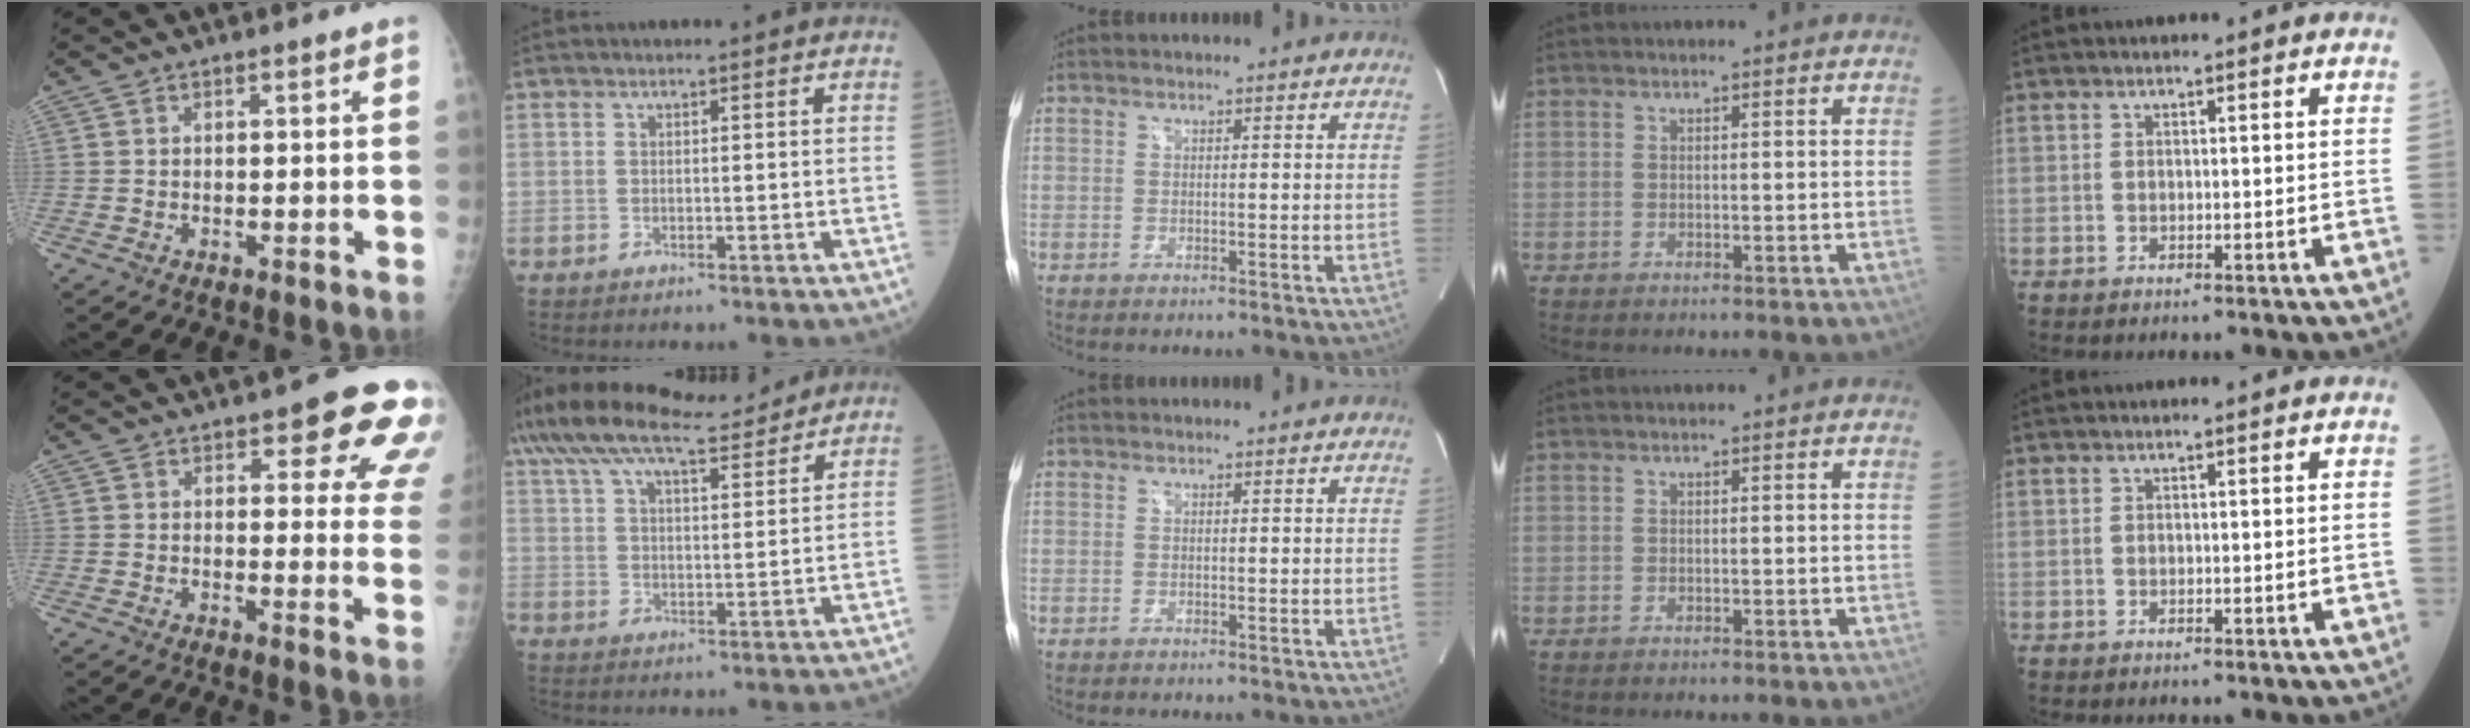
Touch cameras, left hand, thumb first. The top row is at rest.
{"thumb": {"total": 12.7, "force": [7.2, 5.1, 9.1], "torque": [-0.060, -0.035, 0.072]}, "index": {"total": 16.9, "force": [14.8, 3.0, 7.7], "torque": [-0.152, 0.038, 0.243]}}